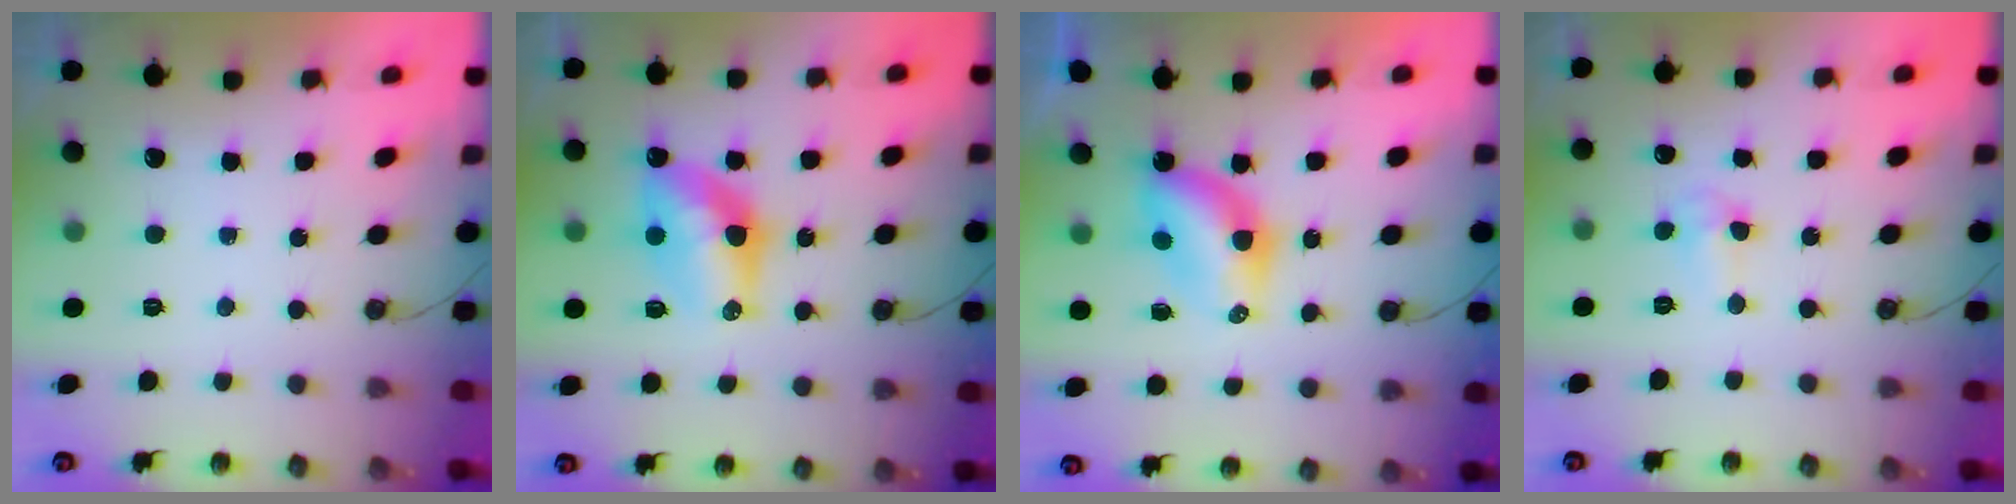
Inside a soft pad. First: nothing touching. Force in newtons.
{"total": 10.8, "press": 10.8, "slide": 0.8}
{"total": 6.3, "press": 6.3, "slide": 0.1}
{"total": 2.8, "press": 2.6, "slide": 0.9}